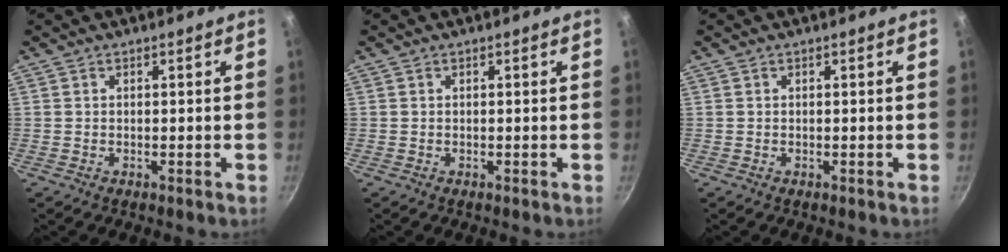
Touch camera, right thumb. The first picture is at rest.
{"total": 0.0}
{"total": 0.0}